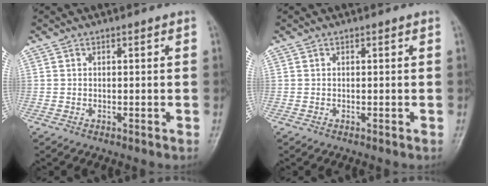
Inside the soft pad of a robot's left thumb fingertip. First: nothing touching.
{"total": 0.0}